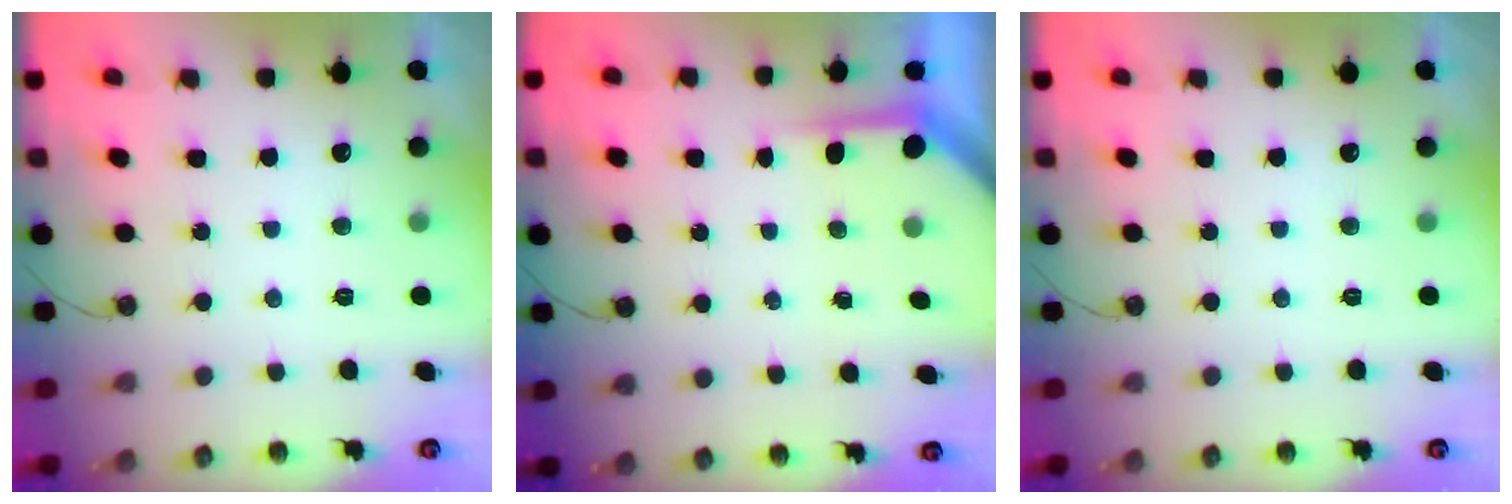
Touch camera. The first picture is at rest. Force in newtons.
{"total": 3.9, "press": 3.9, "slide": 0.4}
{"total": 0.0}